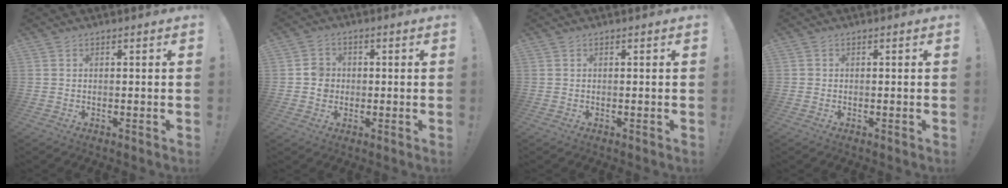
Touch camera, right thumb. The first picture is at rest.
{"total": 5.0, "force": [-0.5, 4.7, 1.9], "torque": [-0.014, 0.009, -0.009]}
{"total": 0.0}
{"total": 0.0}